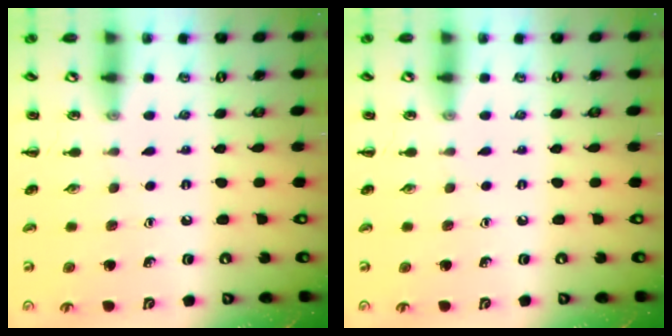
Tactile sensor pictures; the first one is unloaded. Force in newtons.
{"total": 0.0}